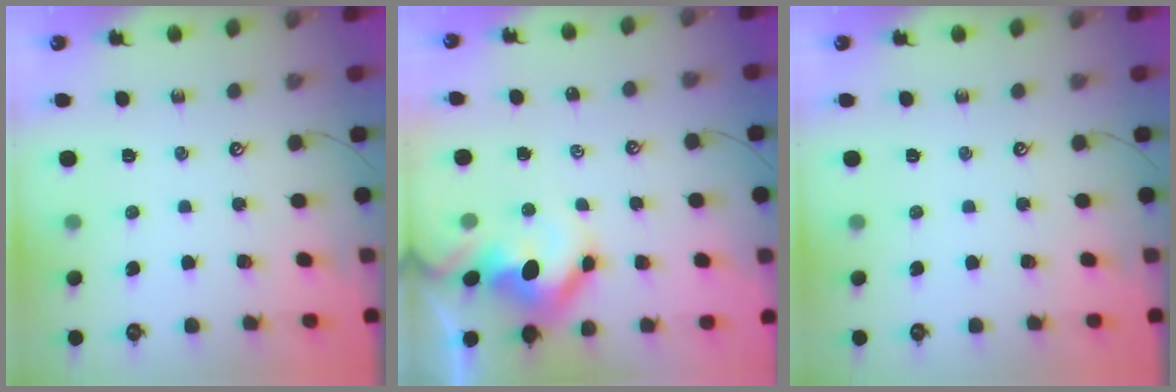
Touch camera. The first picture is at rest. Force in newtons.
{"total": 9.3, "press": 9.2, "slide": 1.3}
{"total": 0.0}